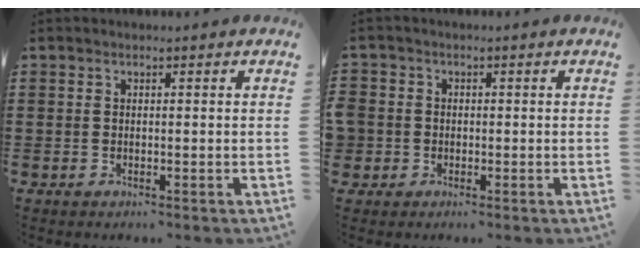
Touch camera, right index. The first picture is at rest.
{"total": 1.8, "force": [-0.7, 1.6, 0.0], "torque": [-0.006, 0.006, -0.019]}